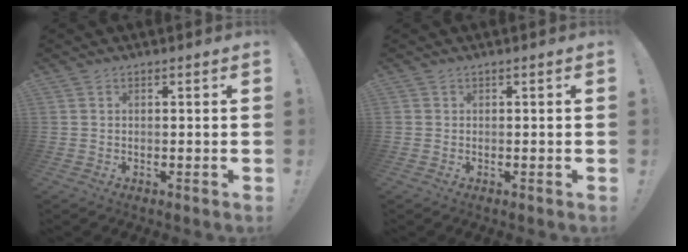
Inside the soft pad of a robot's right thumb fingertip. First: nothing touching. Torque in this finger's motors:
{"motor_torque": [0.06, 0.00, 0.18, -0.05, -0.02]}